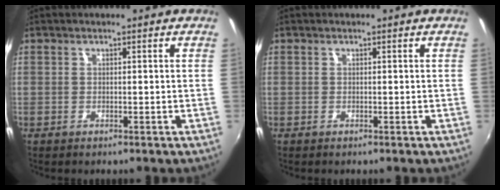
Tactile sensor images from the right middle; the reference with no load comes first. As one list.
[{"total": 0.0}]